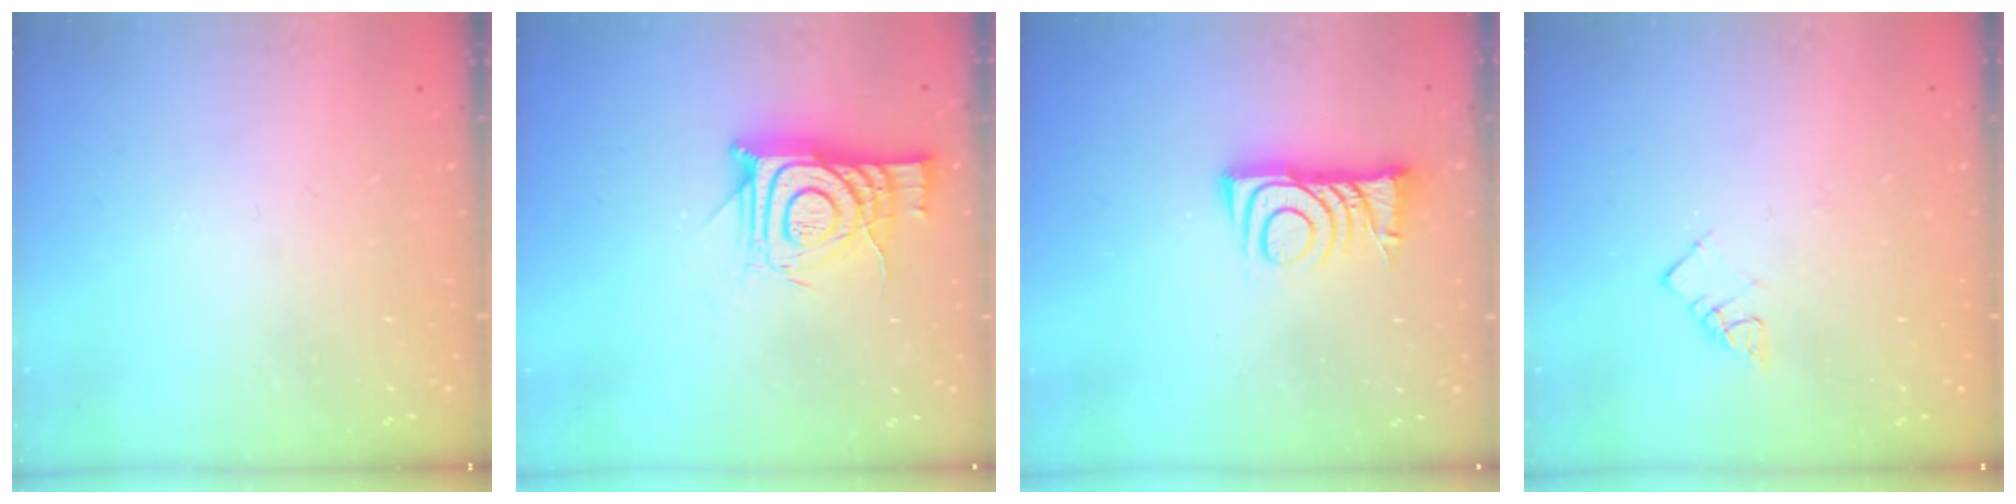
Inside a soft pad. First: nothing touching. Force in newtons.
{"total": 12.7, "press": 12.6, "slide": 1.1}
{"total": 7.6, "press": 7.6, "slide": 0.7}
{"total": 3.6, "press": 3.5, "slide": 0.4}